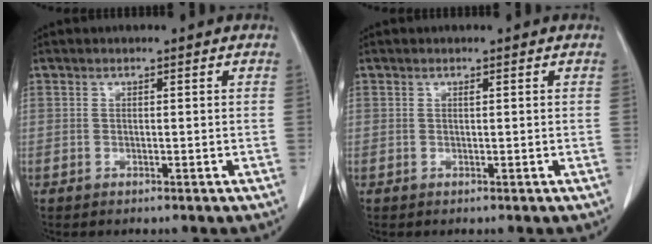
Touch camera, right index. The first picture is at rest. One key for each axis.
{"total": 0.0}